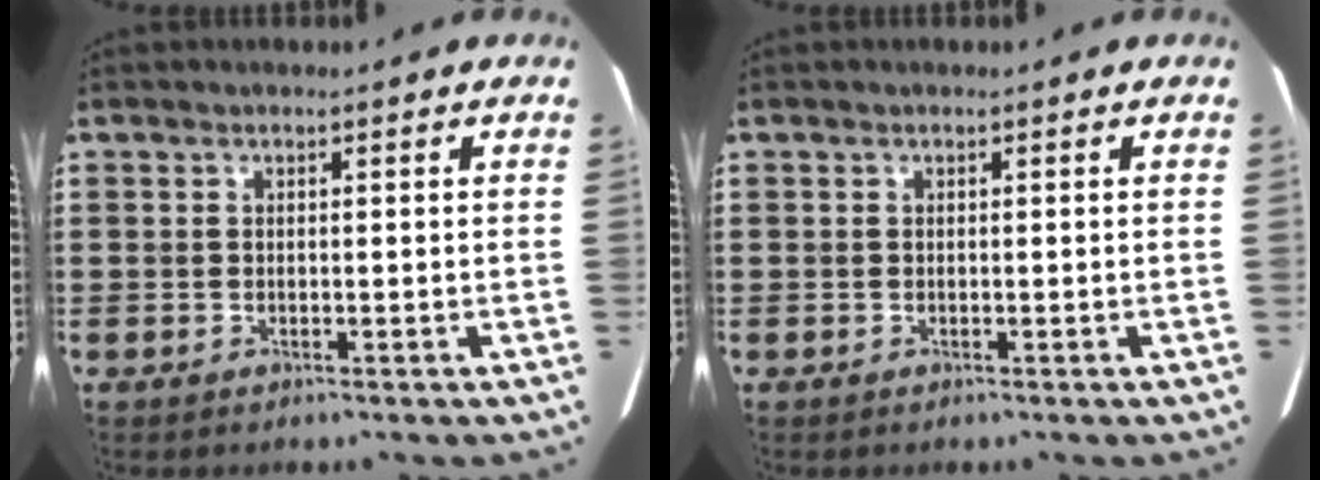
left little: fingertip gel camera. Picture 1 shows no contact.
{"total": 0.0}